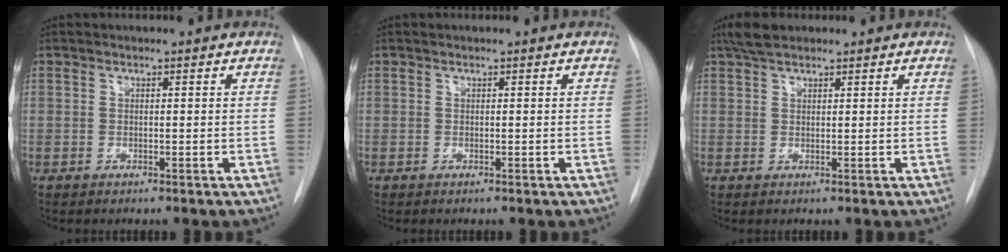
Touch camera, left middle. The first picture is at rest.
{"total": 0.0}
{"total": 3.4, "force": [2.7, 1.2, 1.6], "torque": [-0.035, 0.015, 0.050]}